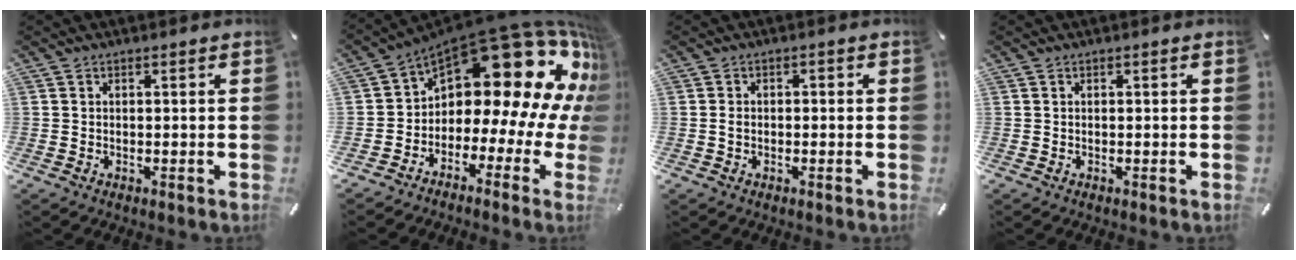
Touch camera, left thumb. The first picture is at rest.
{"total": 21.2, "force": [10.1, 10.9, 15.1], "torque": [-0.242, -0.087, 0.177]}
{"total": 1.6, "force": [-0.5, 1.1, 1.1], "torque": [-0.022, 0.006, -0.011]}
{"total": 0.0}